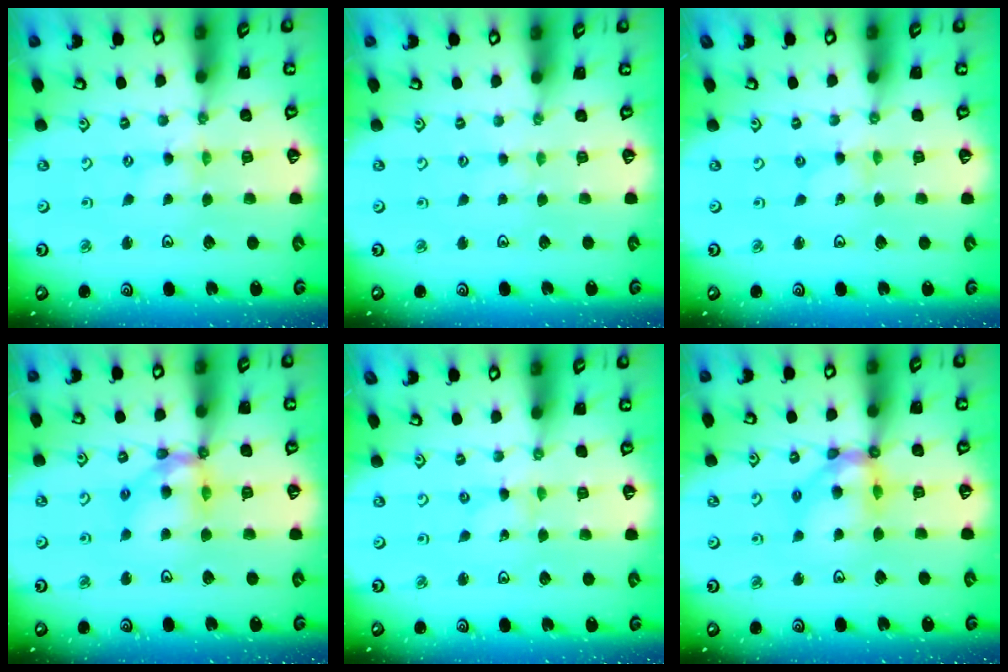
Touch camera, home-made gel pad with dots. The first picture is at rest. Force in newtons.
{"total": 1.2, "press": 1.2, "slide": 0.2}
{"total": 0.0}
{"total": 12.5, "press": 12.4, "slide": 1.5}
{"total": 0.0}
{"total": 10.8, "press": 10.6, "slide": 1.5}